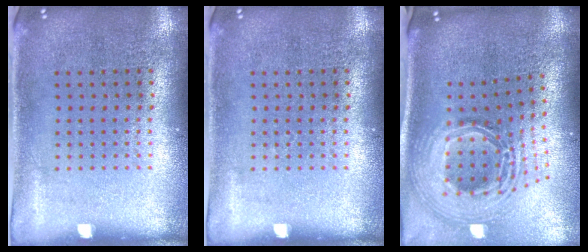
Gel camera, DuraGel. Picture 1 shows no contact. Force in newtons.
{"total": 0.0}
{"total": 3.0, "press": 2.0, "slide": 2.2}